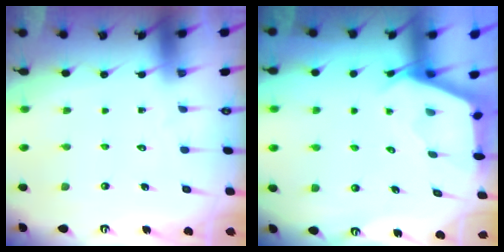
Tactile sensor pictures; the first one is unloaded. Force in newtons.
{"total": 2.6, "press": 2.6, "slide": 0.3}